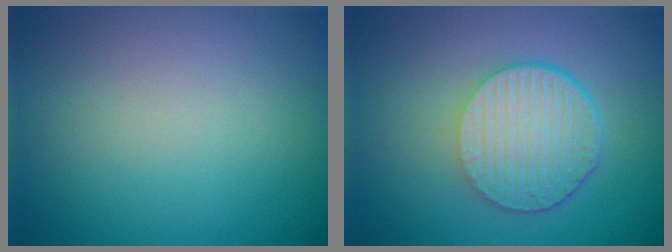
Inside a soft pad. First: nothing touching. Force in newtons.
{"total": 6.5, "press": 4.3, "slide": 4.8}